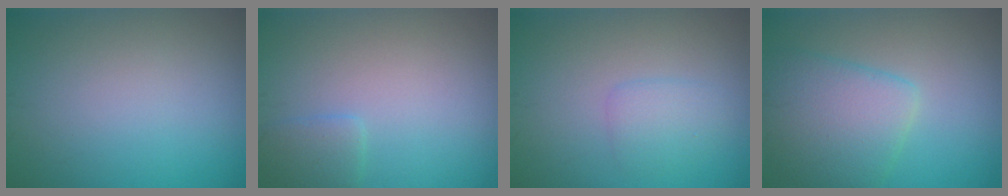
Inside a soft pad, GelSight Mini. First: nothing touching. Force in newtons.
{"total": 1.6, "press": 1.6, "slide": 0.1}
{"total": 1.8, "press": 1.8, "slide": 0.0}
{"total": 5.3, "press": 5.3, "slide": 0.3}